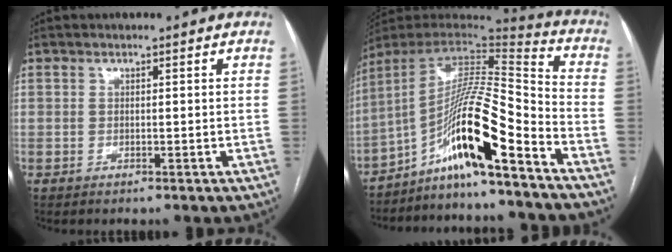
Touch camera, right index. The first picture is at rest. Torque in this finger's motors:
{"motor_torque": [1.53, -0.61, 1.06, 0.21]}